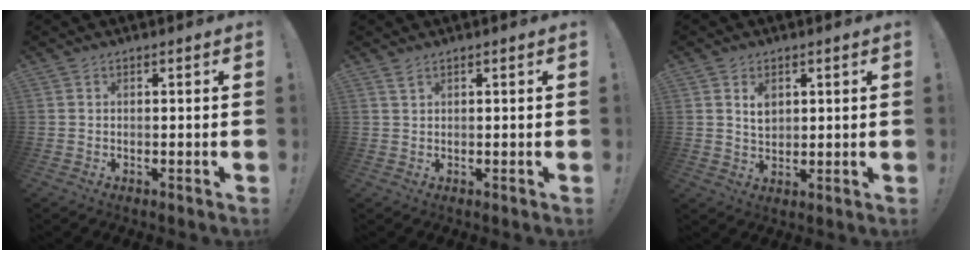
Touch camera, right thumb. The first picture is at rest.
{"total": 1.5, "force": [1.1, 0.2, 1.1], "torque": [-0.015, -0.004, 0.019]}
{"total": 4.5, "force": [1.9, 3.3, 2.3], "torque": [-0.029, -0.006, 0.033]}